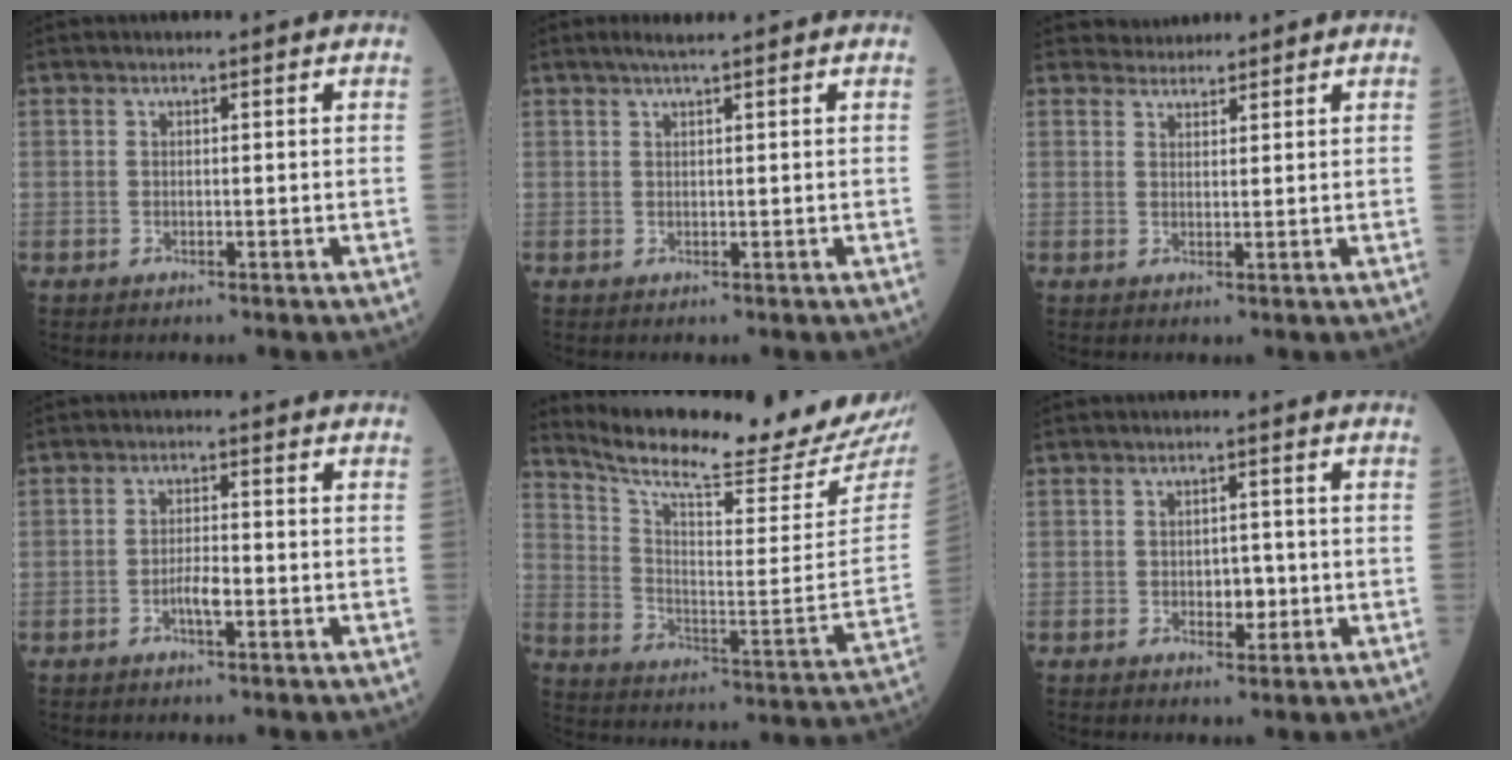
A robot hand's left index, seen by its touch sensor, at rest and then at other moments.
{"total": 2.1, "force": [1.6, -0.2, 1.3], "torque": [-0.021, 0.004, 0.029]}
{"total": 2.2, "force": [2.1, 0.4, -0.5], "torque": [0.003, 0.011, 0.040]}
{"total": 2.5, "force": [-1.3, 0.4, 2.1], "torque": [-0.035, -0.001, -0.025]}
{"total": 23.2, "force": [21.6, -0.2, 8.5], "torque": [-0.151, -0.100, 0.299]}
{"total": 2.6, "force": [-0.6, 1.6, 1.9], "torque": [-0.020, 0.000, -0.008]}